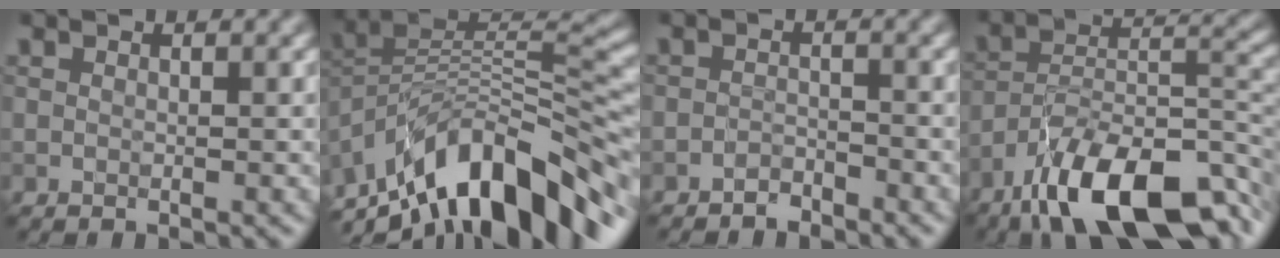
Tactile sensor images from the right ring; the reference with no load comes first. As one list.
[{"total": 13.0, "force": [-8.1, 5.2, 8.7], "torque": [-0.149, 0.028, -0.147]}, {"total": 1.5, "force": [-1.5, 0.3, 0.1], "torque": [-0.001, 0.004, -0.031]}, {"total": 12.9, "force": [-8.8, 4.2, 8.4], "torque": [-0.136, 0.002, -0.165]}]